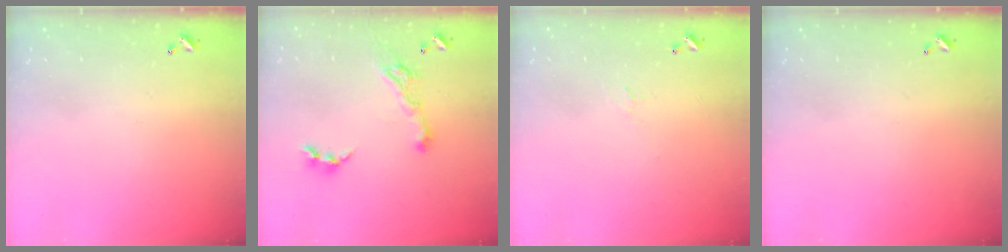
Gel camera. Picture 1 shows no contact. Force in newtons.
{"total": 7.0, "press": 6.9, "slide": 1.1}
{"total": 3.5, "press": 3.5, "slide": 0.5}
{"total": 0.0}